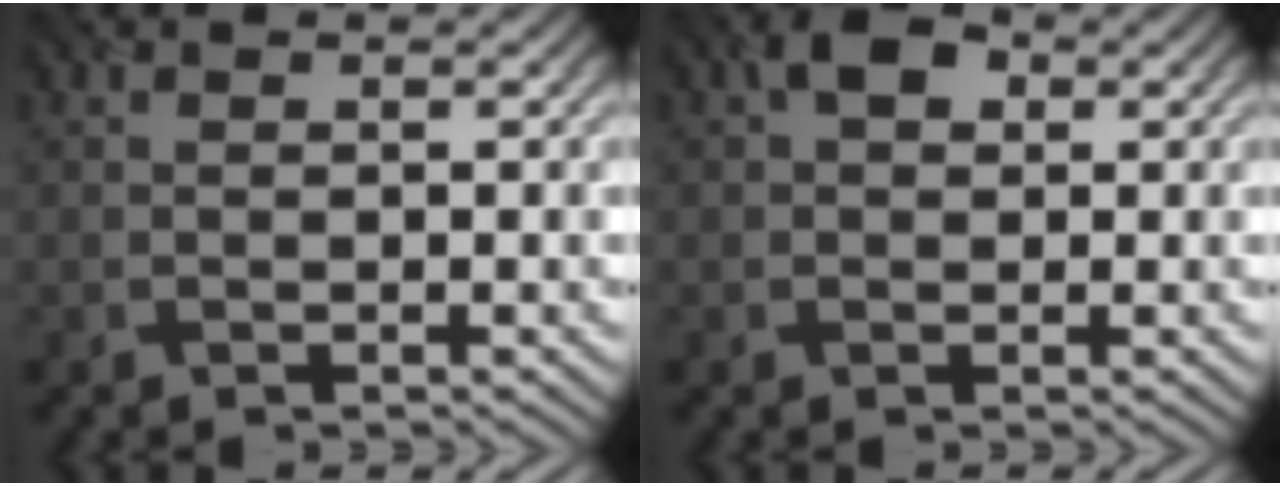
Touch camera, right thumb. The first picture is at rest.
{"total": 2.5, "force": [0.7, 1.9, 1.5], "torque": [-0.022, 0.005, 0.005]}